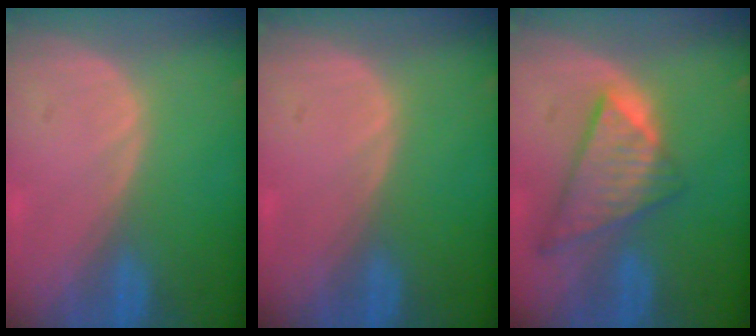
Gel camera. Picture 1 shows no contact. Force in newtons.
{"total": 0.0}
{"total": 8.6, "press": 7.4, "slide": 4.4}